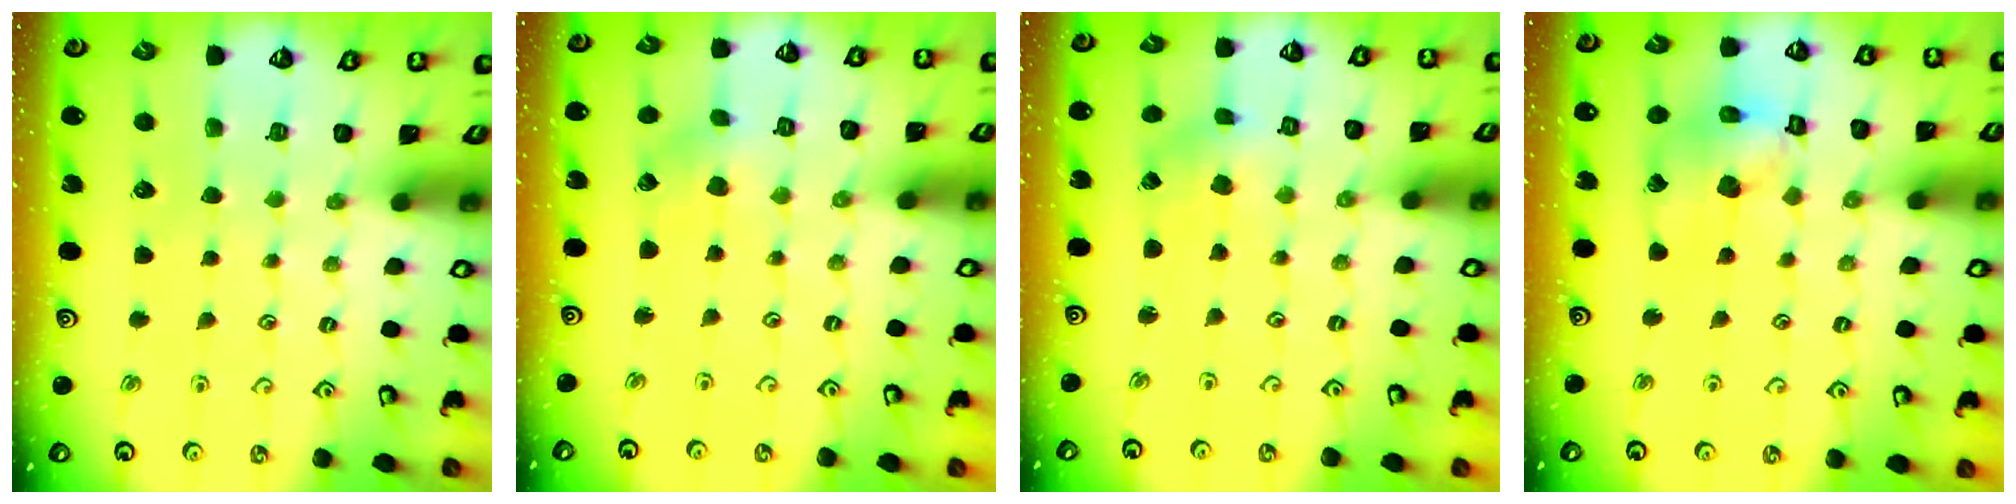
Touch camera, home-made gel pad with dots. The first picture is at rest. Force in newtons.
{"total": 2.1, "press": 2.1, "slide": 0.2}
{"total": 0.5, "press": 0.5, "slide": 0.2}
{"total": 13.4, "press": 13.3, "slide": 1.9}